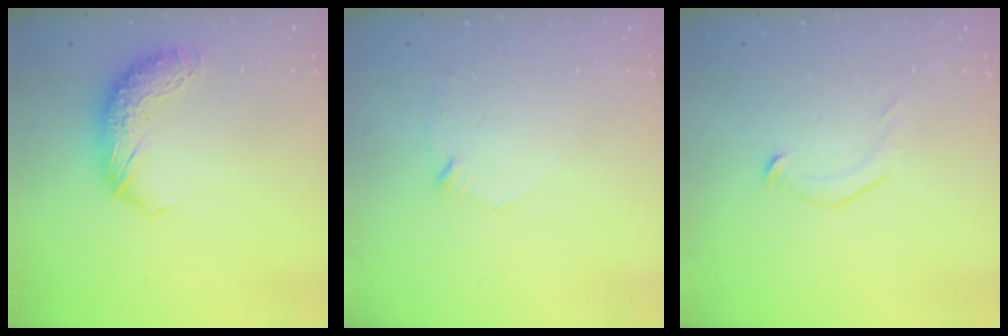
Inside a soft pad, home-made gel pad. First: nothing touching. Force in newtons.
{"total": 7.5, "press": 7.4, "slide": 0.7}
{"total": 5.7, "press": 5.5, "slide": 1.2}